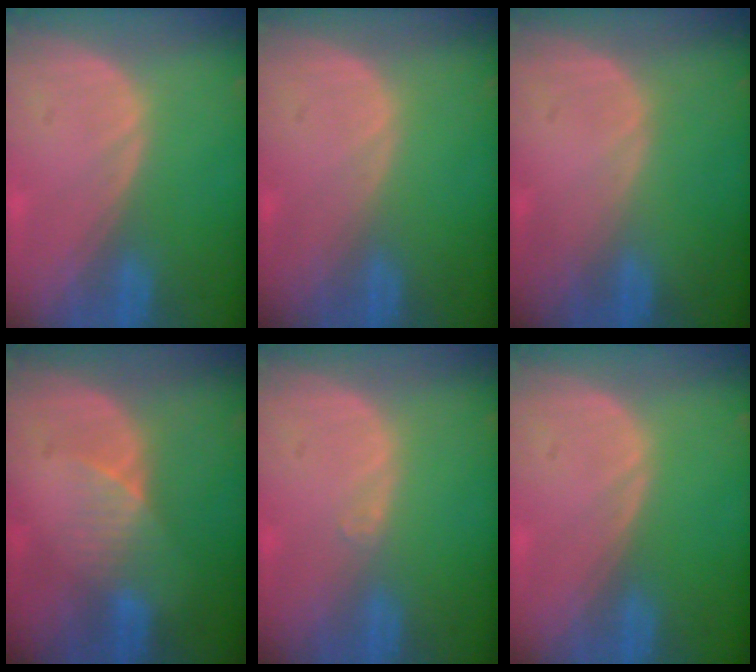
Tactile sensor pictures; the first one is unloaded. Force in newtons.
{"total": 0.0}
{"total": 0.0}
{"total": 3.6, "press": 3.3, "slide": 1.4}
{"total": 0.6, "press": 0.5, "slide": 0.4}
{"total": 0.0}